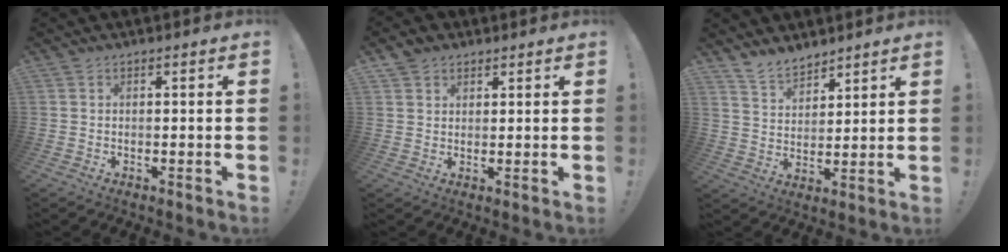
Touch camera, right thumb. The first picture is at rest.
{"total": 3.4, "force": [2.3, 2.4, 0.6], "torque": [0.000, -0.014, 0.042]}
{"total": 8.3, "force": [7.3, 3.3, 1.9], "torque": [-0.042, -0.052, 0.144]}